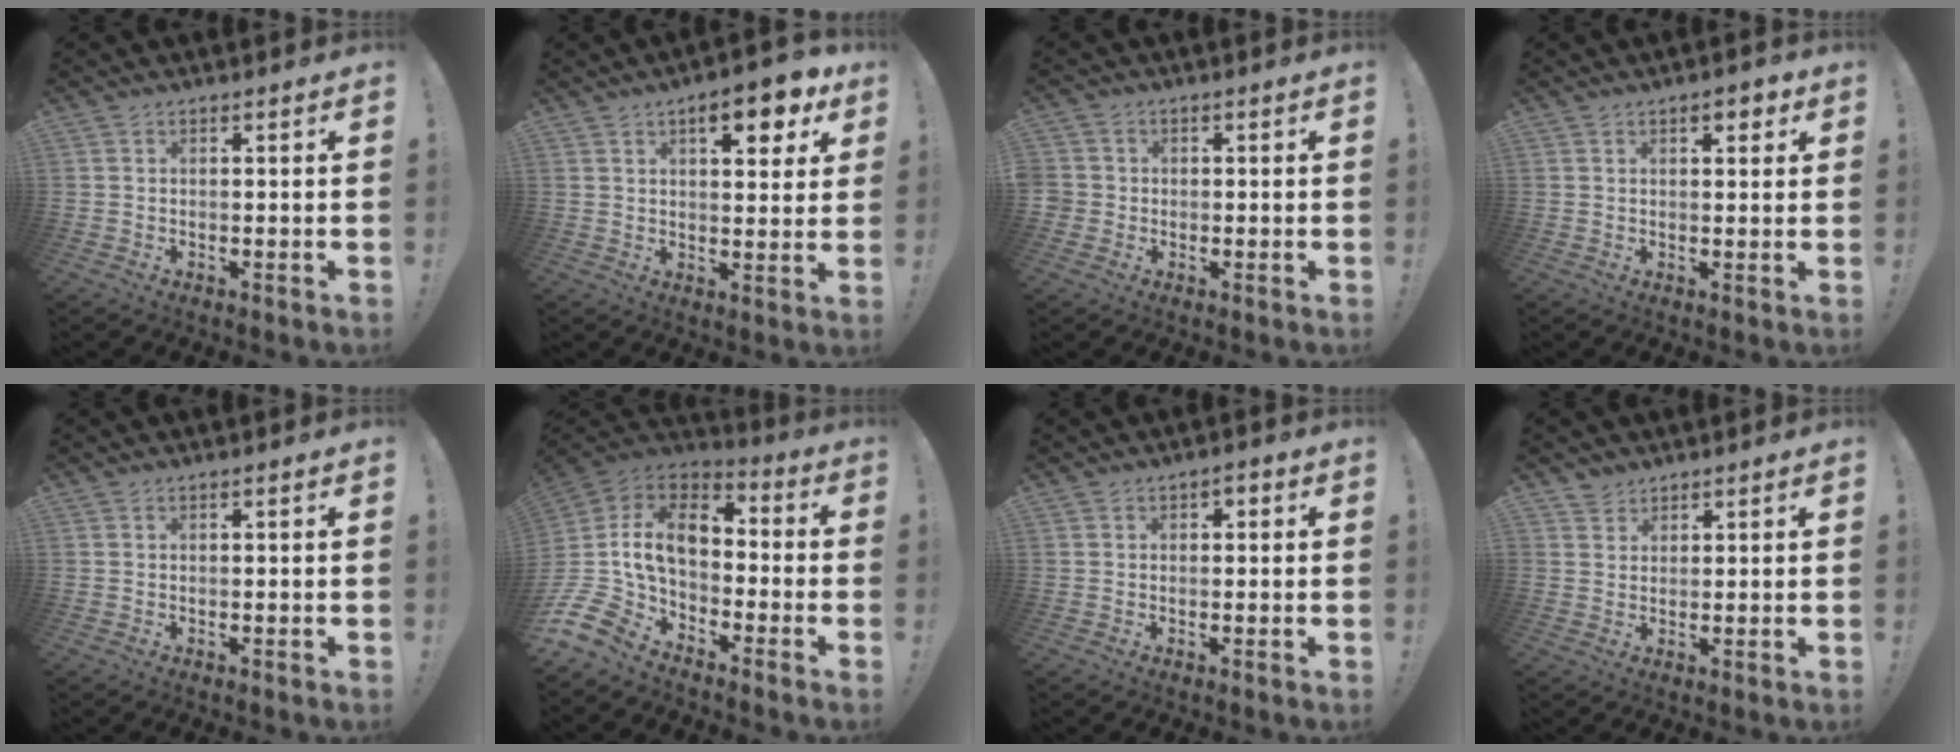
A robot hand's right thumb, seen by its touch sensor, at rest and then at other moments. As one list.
[{"total": 10.3, "force": [5.2, 4.0, 7.9], "torque": [-0.091, -0.021, 0.080]}, {"total": 2.8, "force": [-0.5, 2.7, 0.7], "torque": [-0.013, 0.007, -0.009]}, {"total": 3.2, "force": [1.6, 1.6, 2.3], "torque": [-0.021, -0.005, 0.022]}, {"total": 0.0}, {"total": 13.7, "force": [-1.2, 8.1, 11.0], "torque": [-0.233, 0.006, -0.021]}, {"total": 1.5, "force": [-0.4, 1.2, 0.7], "torque": [-0.012, 0.007, -0.010]}, {"total": 2.8, "force": [2.3, 1.6, 0.2], "torque": [0.004, -0.014, 0.042]}]